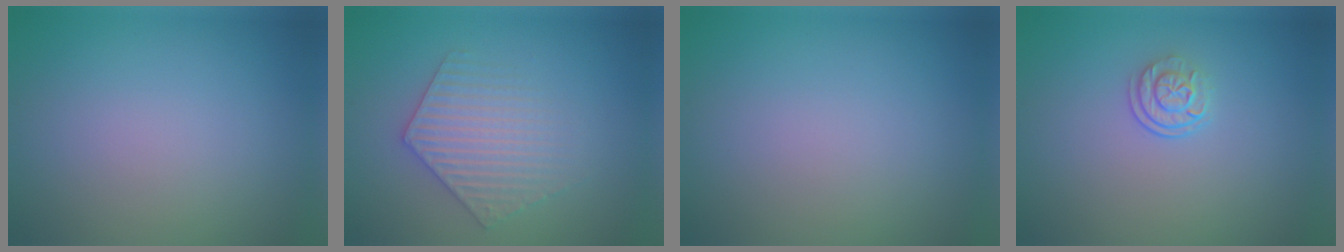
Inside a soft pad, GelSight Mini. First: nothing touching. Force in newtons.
{"total": 4.0, "press": 4.0, "slide": 0.5}
{"total": 0.0}
{"total": 2.3, "press": 1.7, "slide": 1.5}